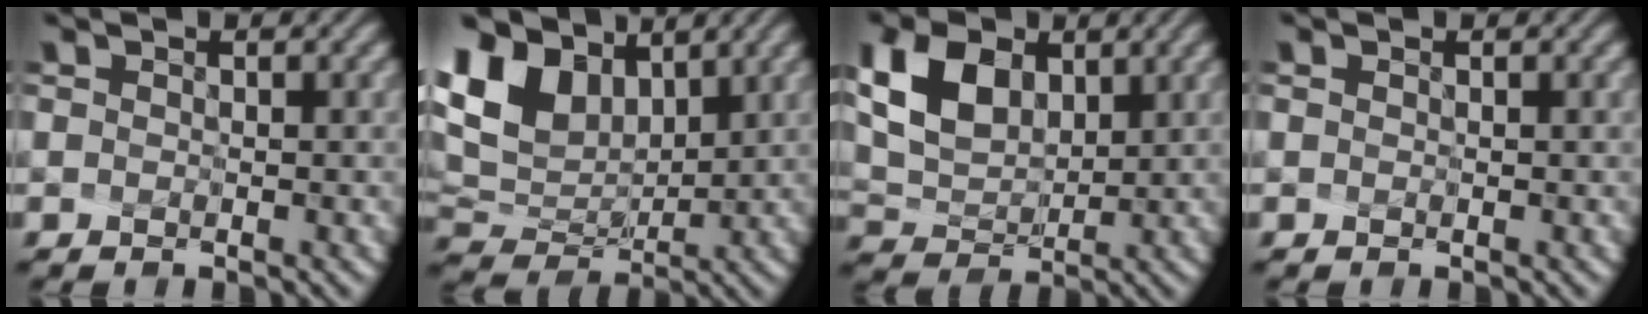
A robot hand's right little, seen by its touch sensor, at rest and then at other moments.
{"total": 7.7, "force": [3.6, 5.1, 4.5], "torque": [-0.120, 0.011, 0.071]}
{"total": 5.3, "force": [2.3, 3.6, 3.2], "torque": [-0.079, 0.000, 0.056]}
{"total": 0.0}